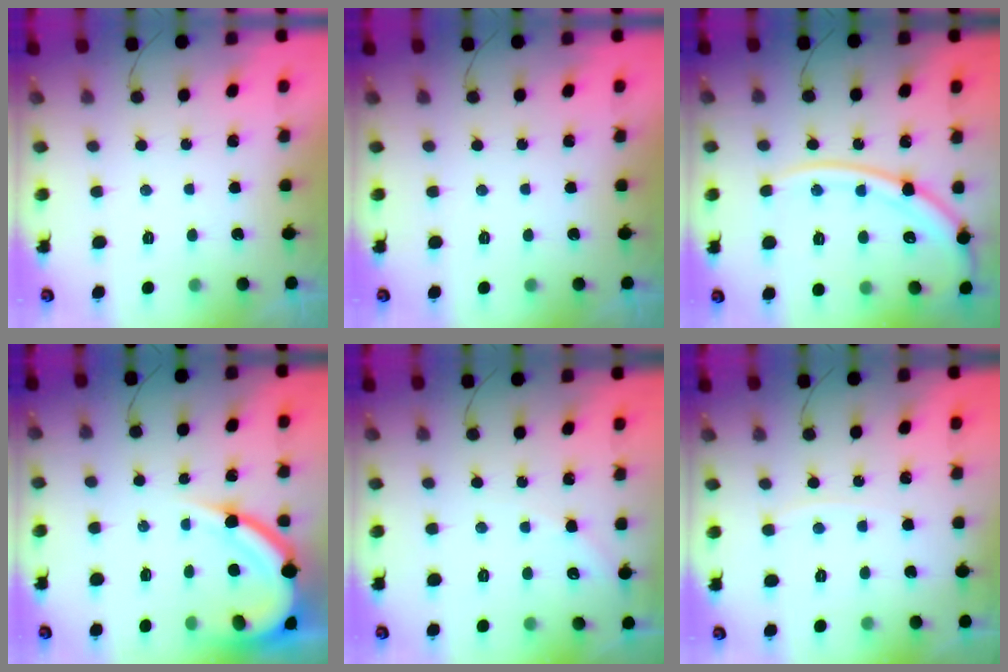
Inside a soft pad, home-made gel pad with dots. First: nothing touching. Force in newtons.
{"total": 0.0}
{"total": 15.9, "press": 15.7, "slide": 2.0}
{"total": 13.3, "press": 13.3, "slide": 1.3}
{"total": 3.8, "press": 3.7, "slide": 0.6}
{"total": 2.8, "press": 2.7, "slide": 0.3}